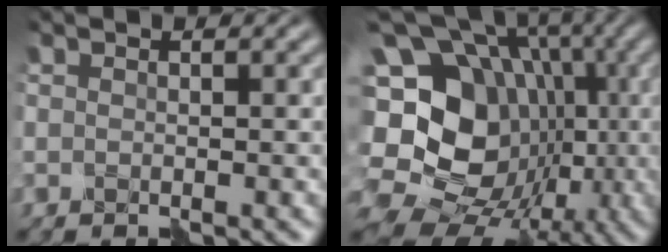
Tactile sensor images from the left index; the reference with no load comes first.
{"total": 19.0, "force": [-3.0, 15.8, 10.1], "torque": [-0.188, 0.020, -0.060]}